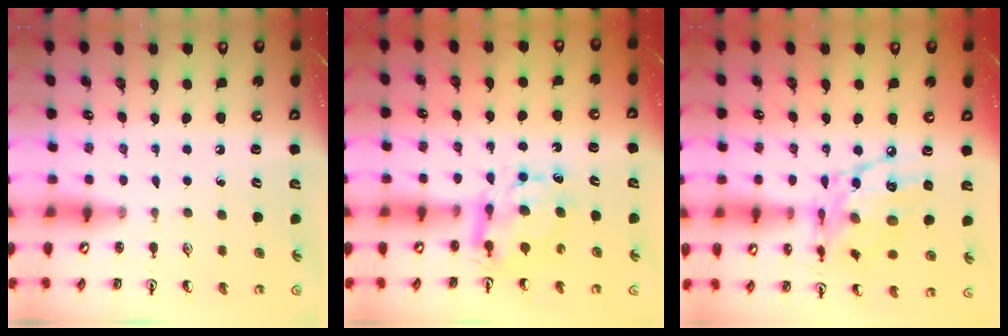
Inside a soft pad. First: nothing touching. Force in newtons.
{"total": 7.9, "press": 7.9, "slide": 0.6}
{"total": 14.8, "press": 14.8, "slide": 1.0}